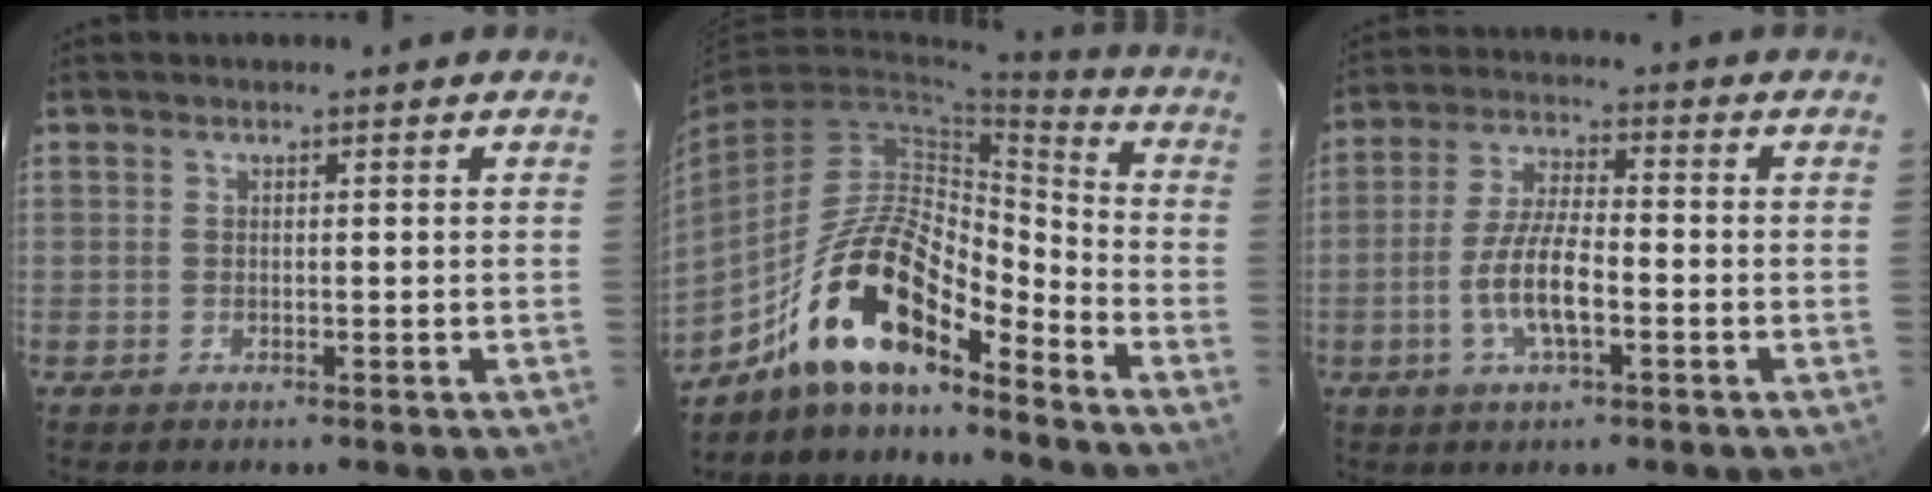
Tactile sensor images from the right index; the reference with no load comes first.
{"total": 16.1, "force": [-11.8, 4.8, 9.7], "torque": [-0.183, 0.013, -0.219]}
{"total": 8.8, "force": [-2.8, 2.7, 7.9], "torque": [-0.160, 0.000, -0.054]}